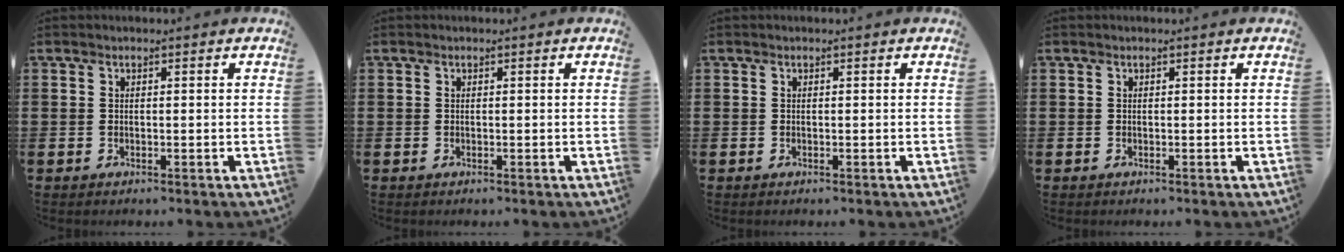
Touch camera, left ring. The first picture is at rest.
{"total": 0.0}
{"total": 0.0}
{"total": 0.0}